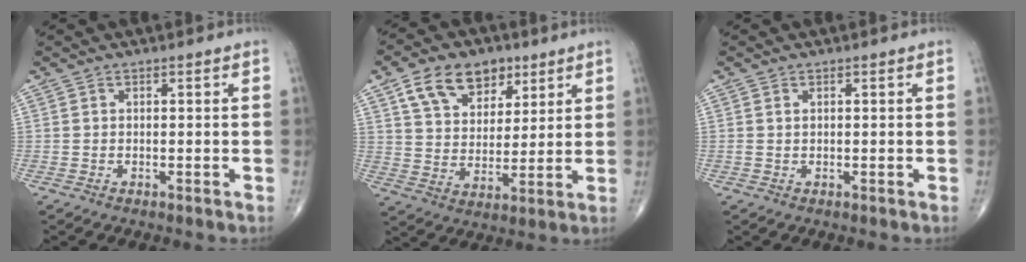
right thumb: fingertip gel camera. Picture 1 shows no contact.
{"total": 13.0, "force": [6.9, 8.5, 6.9], "torque": [-0.086, -0.023, 0.125]}
{"total": 0.8, "force": [0.3, 0.4, 0.6], "torque": [-0.016, 0.002, 0.007]}